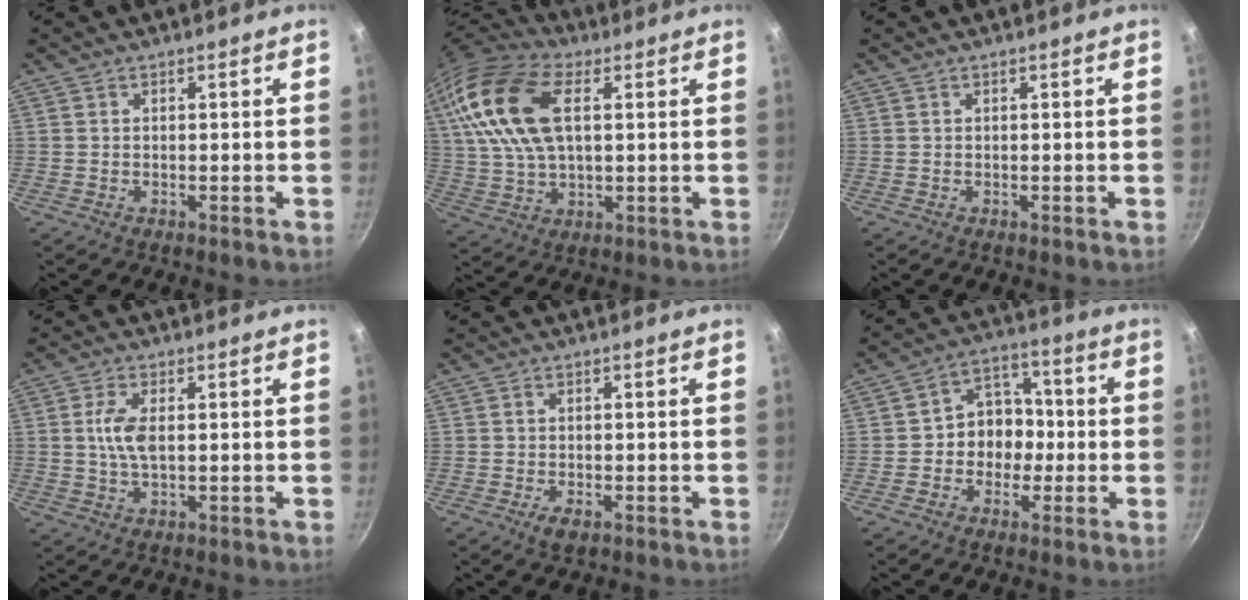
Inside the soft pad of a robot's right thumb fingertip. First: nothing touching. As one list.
[{"total": 18.0, "force": [5.1, 9.9, 14.1], "torque": [-0.271, 0.005, 0.090]}, {"total": 0.0}, {"total": 5.5, "force": [0.6, 2.5, 4.8], "torque": [-0.101, 0.002, 0.011]}, {"total": 2.3, "force": [-1.1, 1.1, 1.7], "torque": [-0.033, 0.000, -0.017]}, {"total": 9.3, "force": [-1.3, 7.9, 4.7], "torque": [-0.015, 0.032, -0.033]}]